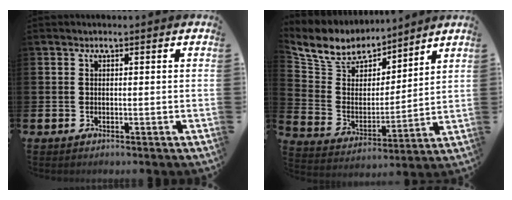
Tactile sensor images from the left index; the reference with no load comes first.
{"total": 9.1, "force": [8.3, 3.3, 1.4], "torque": [-0.082, -0.054, 0.154]}